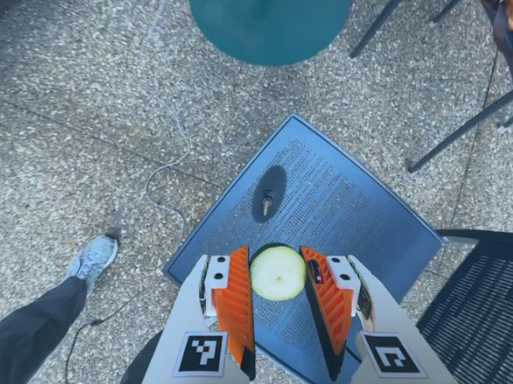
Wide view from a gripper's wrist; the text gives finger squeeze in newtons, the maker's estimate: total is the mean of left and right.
{"total": 9.3, "left": 9.2, "right": 9.3}